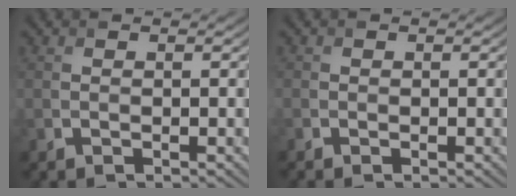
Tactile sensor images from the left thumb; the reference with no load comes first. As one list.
[{"total": 1.0, "force": [-1.0, 0.3, 0.2], "torque": [-0.005, -0.007, -0.021]}]